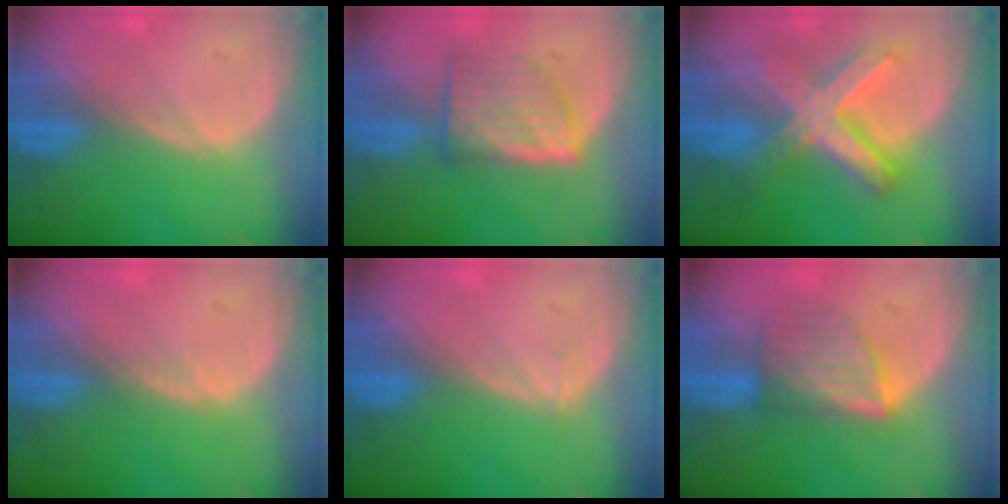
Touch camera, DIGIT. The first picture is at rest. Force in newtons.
{"total": 6.3, "press": 6.0, "slide": 1.7}
{"total": 8.7, "press": 8.7, "slide": 0.8}
{"total": 0.5, "press": 0.5, "slide": 0.1}
{"total": 0.5, "press": 0.5, "slide": 0.2}
{"total": 5.9, "press": 5.7, "slide": 1.3}